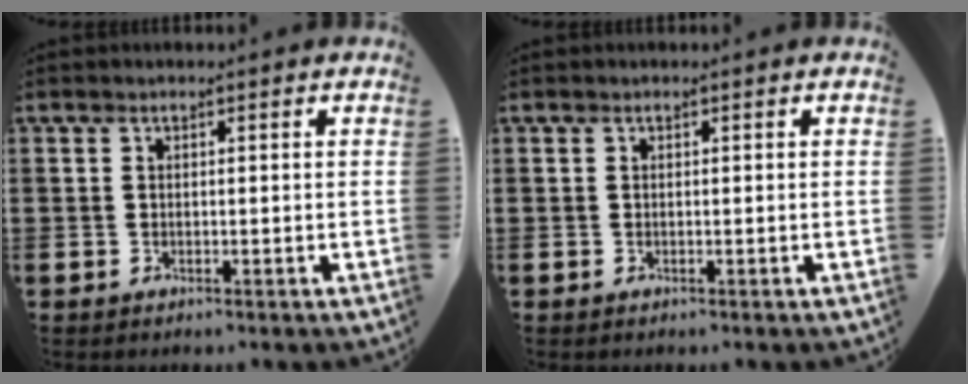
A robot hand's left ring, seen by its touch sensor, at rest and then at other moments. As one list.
[{"total": 0.0}]